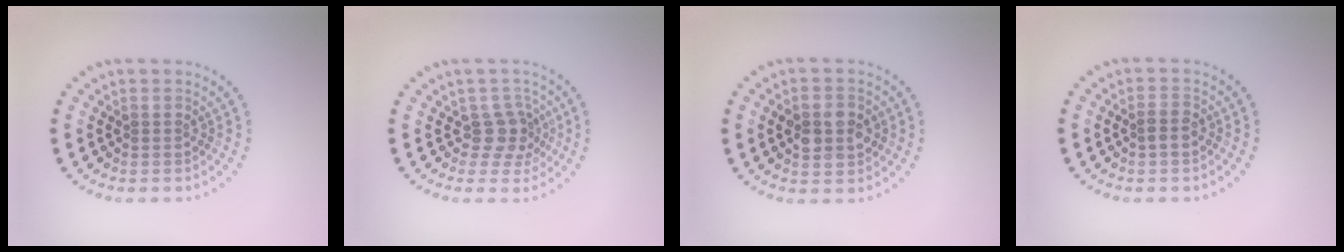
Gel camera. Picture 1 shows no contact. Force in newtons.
{"total": 2.6, "press": 2.0, "slide": 1.7}
{"total": 4.4, "press": 4.4, "slide": 0.1}
{"total": 1.4, "press": 1.4, "slide": 0.3}